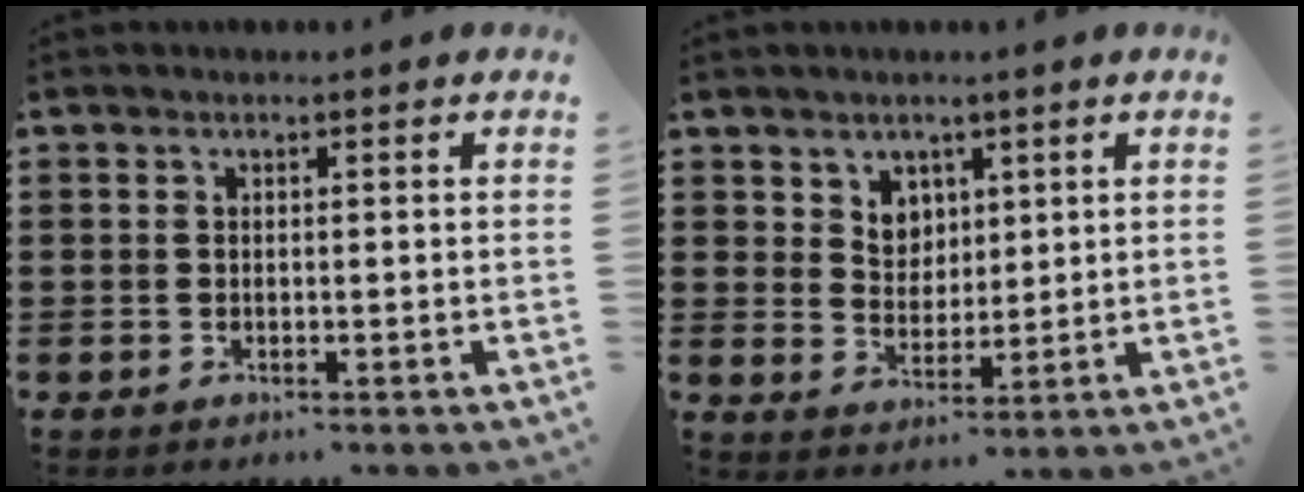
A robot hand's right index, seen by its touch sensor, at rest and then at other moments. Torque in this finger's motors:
{"motor_torque": [-0.07, 0.14, 0.07, 0.02]}